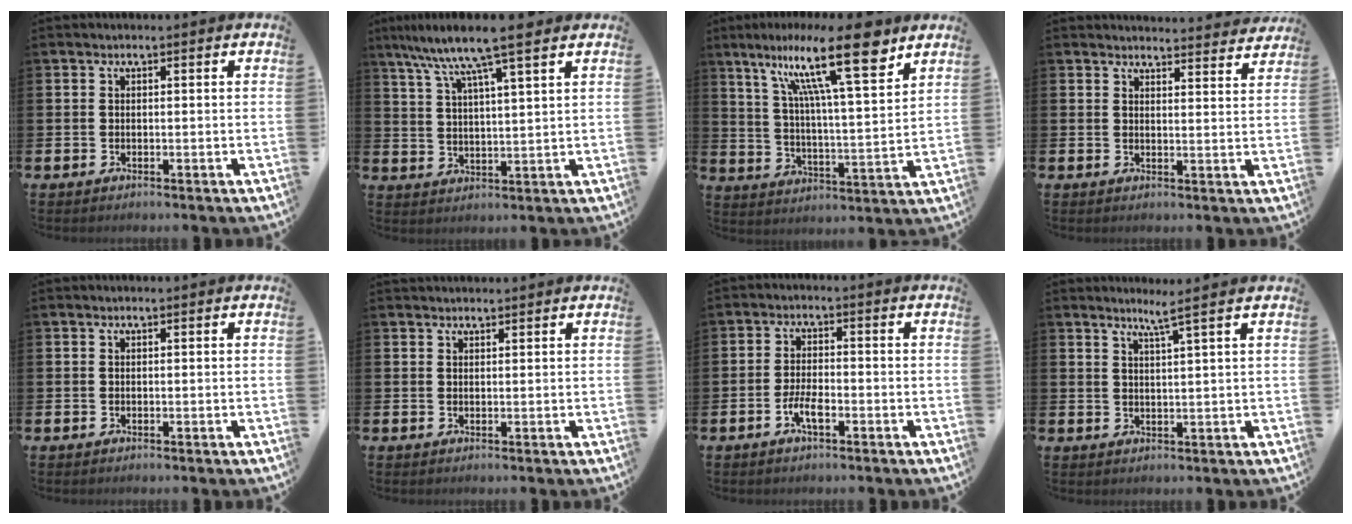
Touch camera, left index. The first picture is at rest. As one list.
[{"total": 9.2, "force": [7.5, 0.2, 5.2], "torque": [-0.115, -0.028, 0.130]}, {"total": 16.7, "force": [10.9, 3.1, 12.3], "torque": [-0.229, -0.044, 0.174]}, {"total": 3.6, "force": [3.6, 0.1, 0.0], "torque": [0.001, -0.027, 0.063]}, {"total": 0.0}, {"total": 1.0, "force": [1.0, 0.2, 0.1], "torque": [0.007, -0.003, 0.017]}, {"total": 3.4, "force": [-1.4, 1.1, 2.9], "torque": [-0.060, 0.003, -0.026]}, {"total": 2.9, "force": [2.4, -0.8, 1.4], "torque": [-0.037, -0.009, 0.041]}]